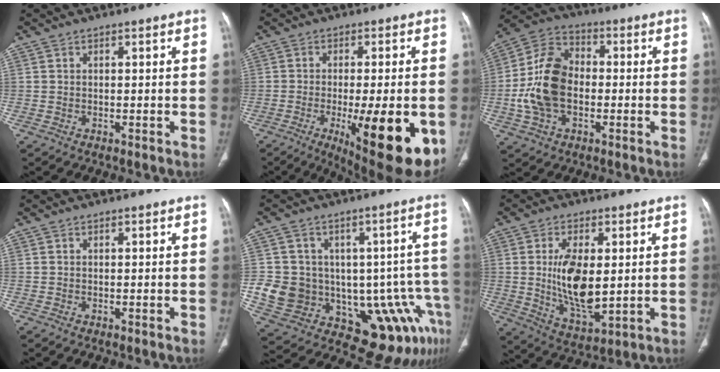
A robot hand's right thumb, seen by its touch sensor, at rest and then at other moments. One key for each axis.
{"total": 18.3, "fx": -5.6, "fy": 5.0, "fz": 16.7, "tx": -0.193, "ty": -0.018, "tz": -0.062}
{"total": 14.1, "fx": -1.7, "fy": 9.6, "fz": 10.3, "tx": -0.195, "ty": 0.029, "tz": -0.036}
{"total": 0.0}
{"total": 20.7, "fx": -5.5, "fy": 14.0, "fz": 14.3, "tx": -0.203, "ty": 0.053, "tz": -0.043}
{"total": 12.7, "fx": 0.9, "fy": 6.2, "fz": 11.1, "tx": -0.193, "ty": -0.022, "tz": 0.028}